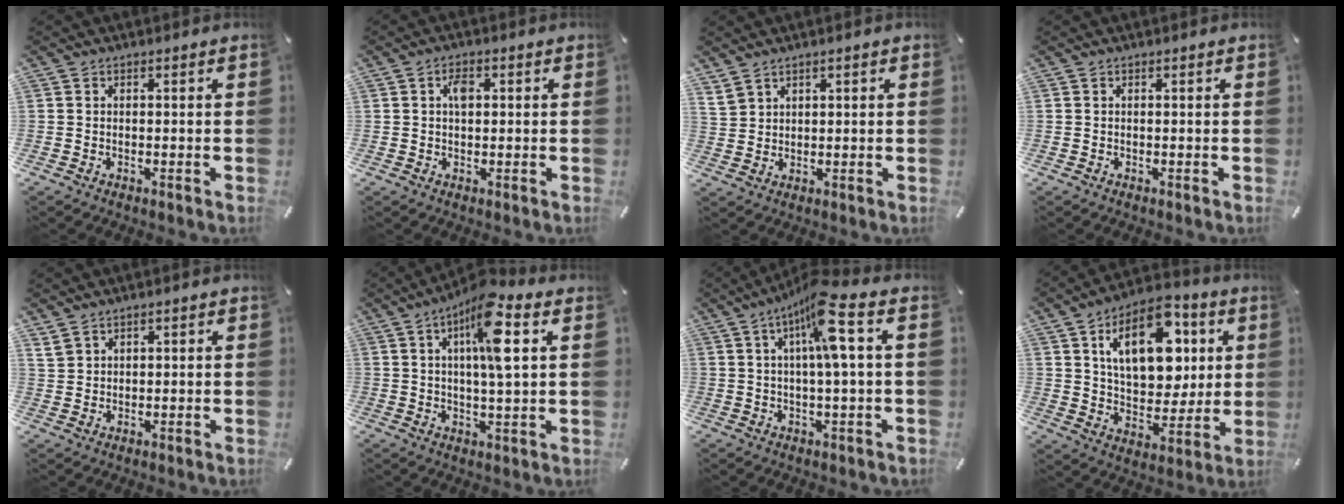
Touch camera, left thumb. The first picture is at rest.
{"total": 2.9, "force": [0.6, 1.7, 2.3], "torque": [-0.042, 0.005, 0.007]}
{"total": 3.4, "force": [2.1, 2.6, 0.5], "torque": [-0.017, -0.001, 0.042]}
{"total": 0.0}
{"total": 2.7, "force": [1.7, 2.0, 0.5], "torque": [-0.014, 0.000, 0.034]}
{"total": 12.5, "force": [4.2, 3.2, 11.3], "torque": [-0.200, -0.003, 0.065]}
{"total": 11.6, "force": [3.7, 1.5, 10.9], "torque": [-0.191, -0.007, 0.060]}
{"total": 19.0, "force": [6.9, 11.6, 13.4], "torque": [-0.216, -0.009, 0.118]}